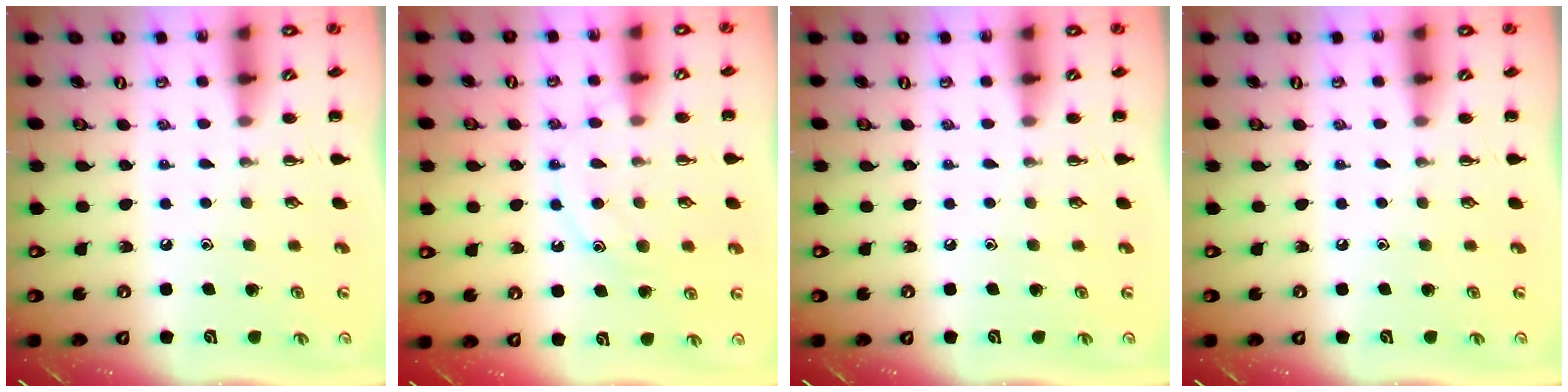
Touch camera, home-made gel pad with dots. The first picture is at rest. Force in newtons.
{"total": 11.1, "press": 11.1, "slide": 0.6}
{"total": 0.0}
{"total": 0.0}